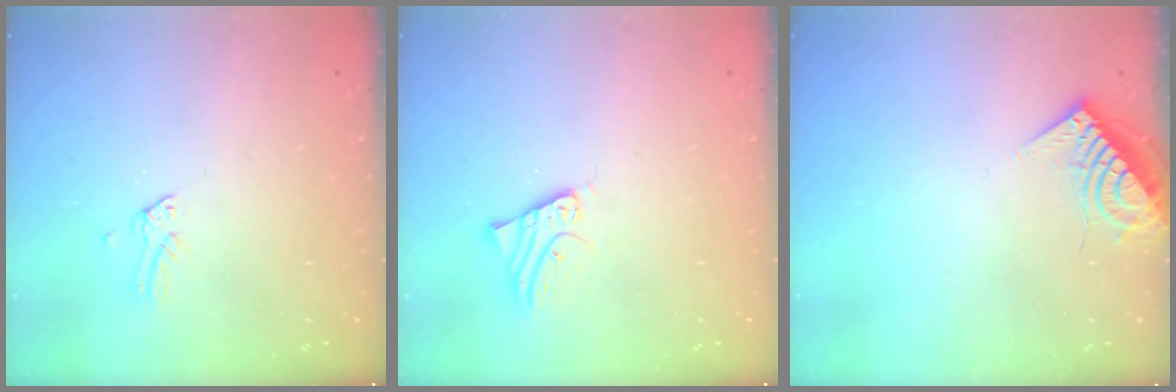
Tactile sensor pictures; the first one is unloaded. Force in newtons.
{"total": 2.8, "press": 2.8, "slide": 0.2}
{"total": 6.6, "press": 6.6, "slide": 0.6}